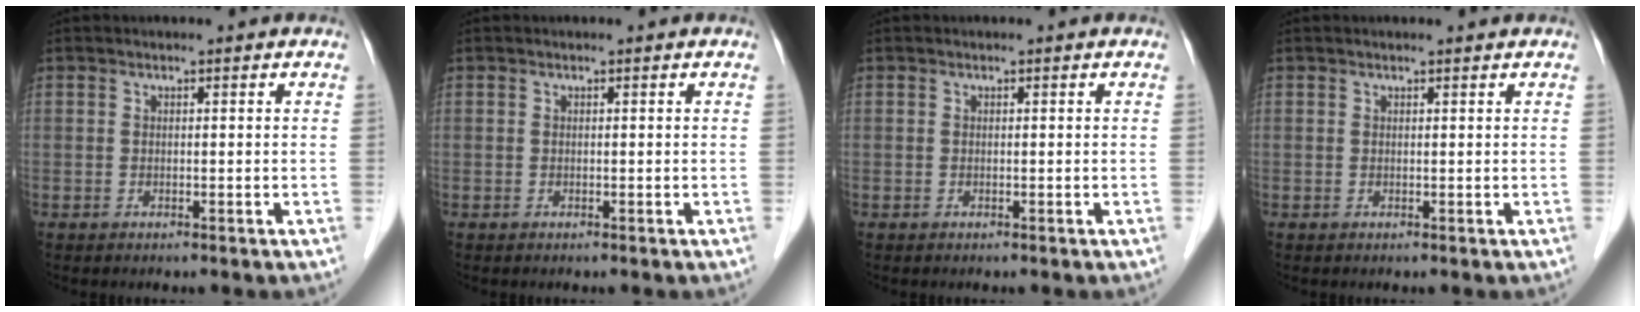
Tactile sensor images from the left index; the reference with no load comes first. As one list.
[{"total": 0.0}, {"total": 0.0}, {"total": 1.0, "force": [0.9, -0.1, 0.3], "torque": [-0.009, 0.004, 0.014]}]